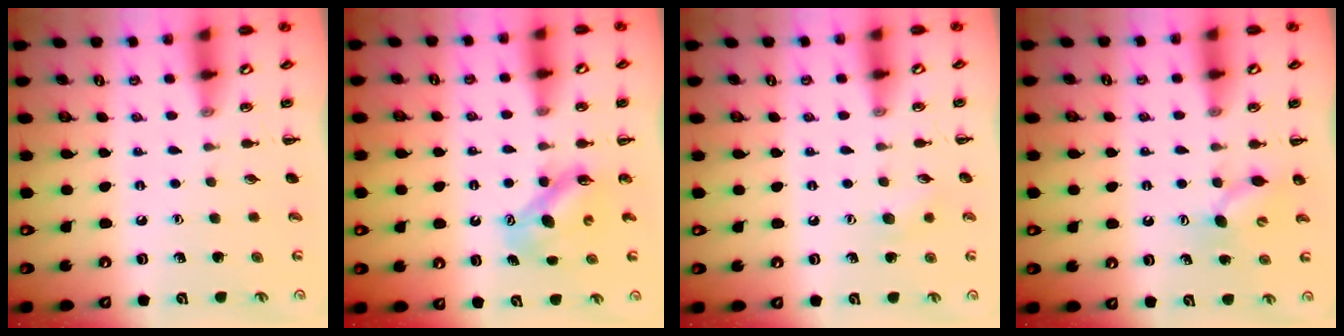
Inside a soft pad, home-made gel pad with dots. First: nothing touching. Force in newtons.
{"total": 6.6, "press": 6.6, "slide": 0.6}
{"total": 6.1, "press": 6.0, "slide": 1.2}
{"total": 6.0, "press": 5.9, "slide": 1.4}